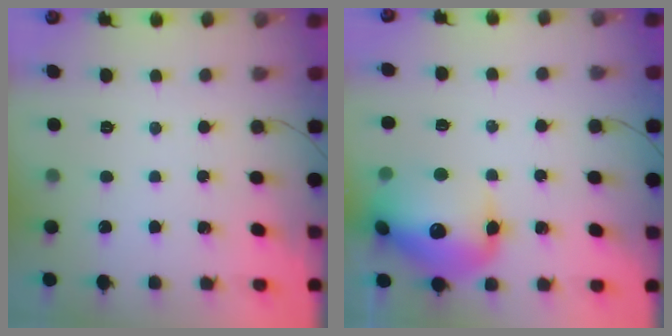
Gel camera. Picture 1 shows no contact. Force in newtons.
{"total": 20.2, "press": 20.1, "slide": 2.6}